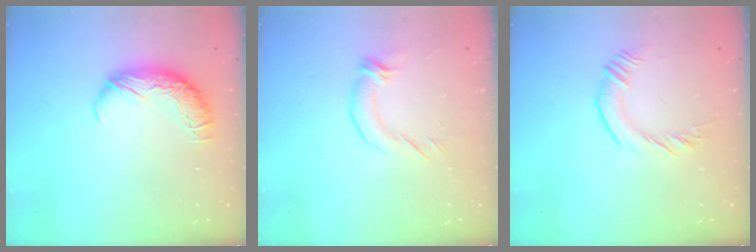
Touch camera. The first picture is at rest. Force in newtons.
{"total": 2.7, "press": 1.7, "slide": 2.1}
{"total": 0.9, "press": 0.6, "slide": 0.7}